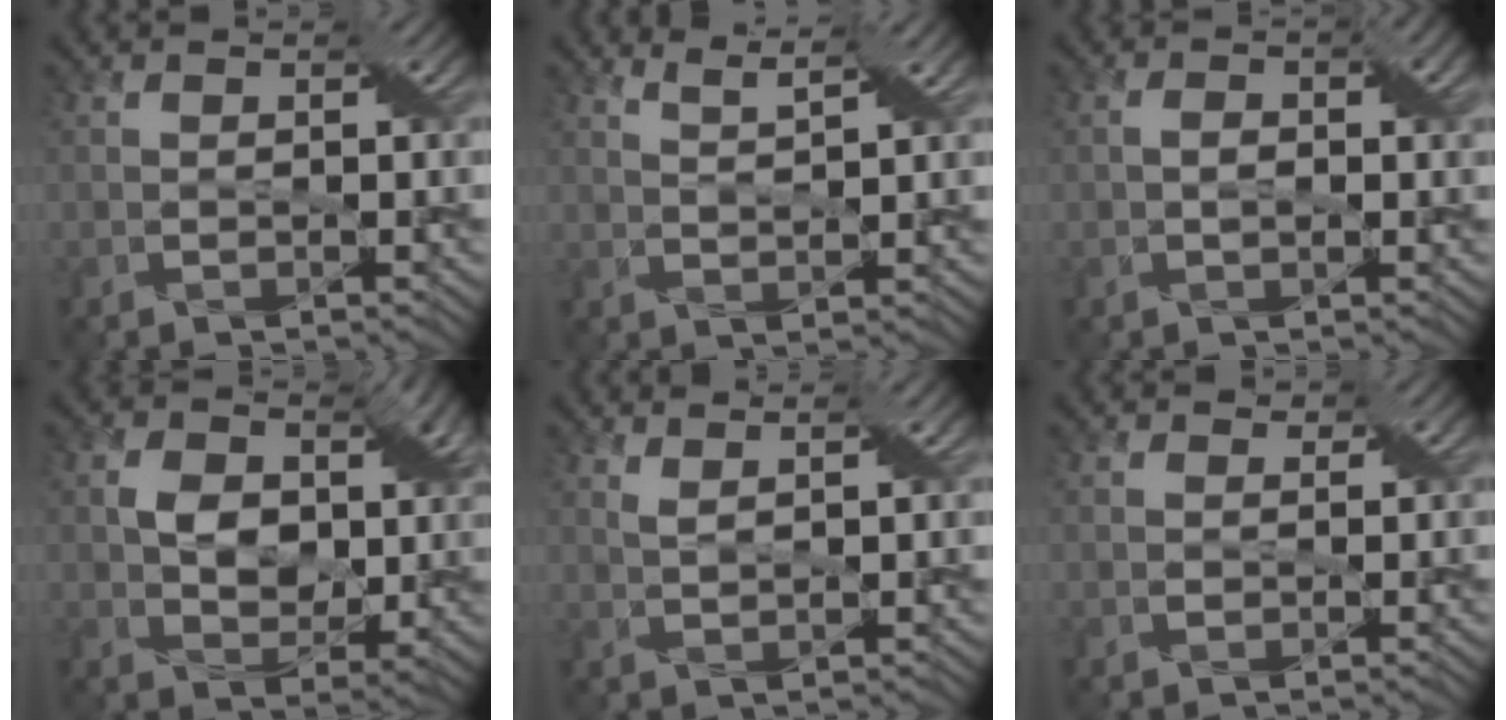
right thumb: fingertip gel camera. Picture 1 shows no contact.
{"total": 3.8, "force": [2.9, 0.4, 2.4], "torque": [-0.042, 0.002, 0.056]}
{"total": 3.6, "force": [0.2, 2.1, 2.9], "torque": [-0.051, 0.001, 0.004]}
{"total": 7.8, "force": [1.9, 5.7, 5.1], "torque": [-0.094, 0.000, 0.028]}
{"total": 2.6, "force": [1.9, 0.5, 1.7], "torque": [-0.032, 0.000, 0.036]}
{"total": 1.2, "force": [0.7, 1.0, 0.2], "torque": [-0.009, 0.001, 0.010]}